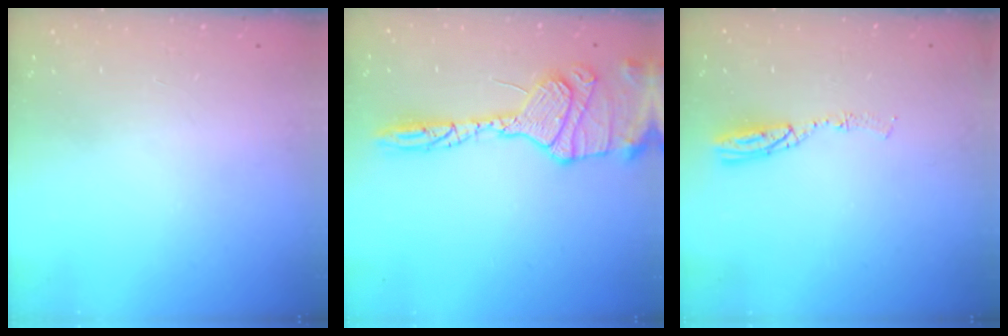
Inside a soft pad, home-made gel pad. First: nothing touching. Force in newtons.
{"total": 17.9, "press": 17.7, "slide": 2.5}
{"total": 5.0, "press": 5.0, "slide": 0.2}